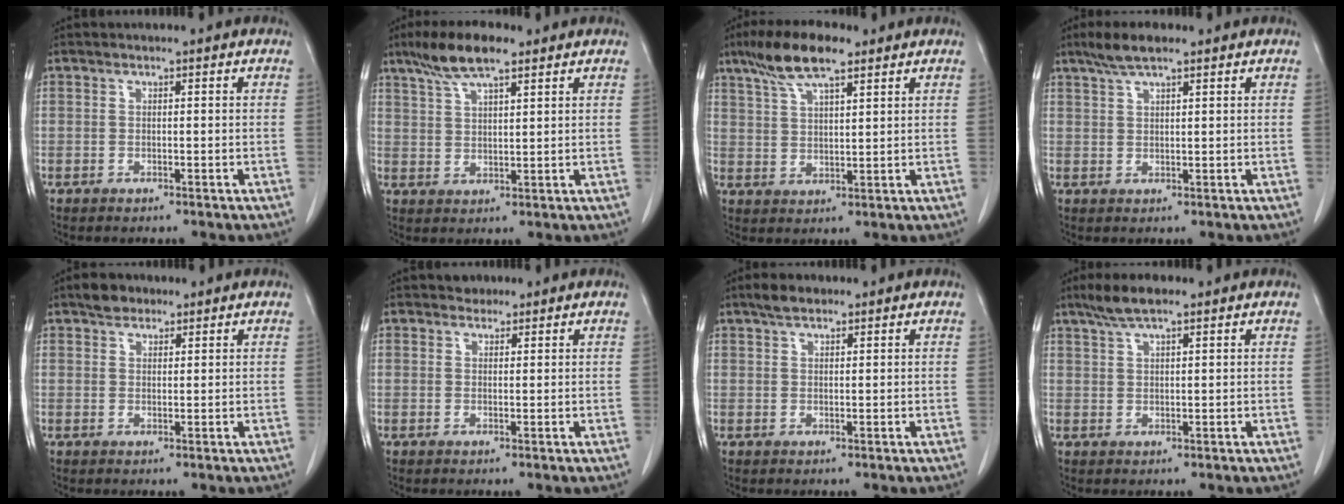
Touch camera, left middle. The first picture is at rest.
{"total": 7.9, "force": [5.6, 1.6, 5.3], "torque": [-0.109, 0.014, 0.104]}
{"total": 9.1, "force": [6.3, 2.0, 6.2], "torque": [-0.125, 0.016, 0.115]}
{"total": 4.5, "force": [3.3, 0.8, 3.0], "torque": [-0.065, 0.012, 0.064]}
{"total": 3.0, "force": [2.3, 1.7, 1.0], "torque": [-0.020, 0.009, 0.037]}
{"total": 1.5, "force": [1.2, 0.9, 0.0], "torque": [0.001, 0.002, 0.016]}
{"total": 2.8, "force": [2.2, 1.1, 1.4], "torque": [-0.030, 0.008, 0.037]}
{"total": 4.9, "force": [3.6, 0.9, 3.2], "torque": [-0.070, 0.012, 0.069]}